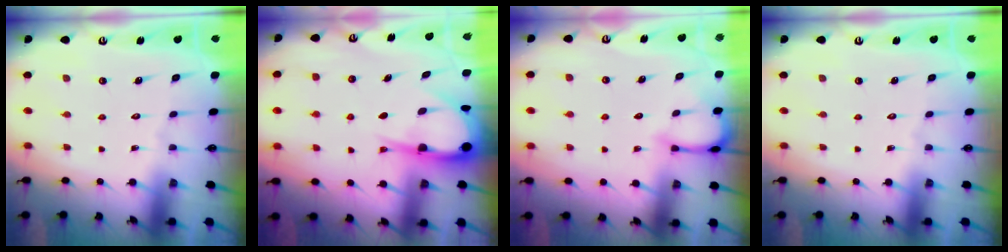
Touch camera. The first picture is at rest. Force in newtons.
{"total": 9.2, "press": 9.2, "slide": 0.9}
{"total": 4.1, "press": 4.0, "slide": 0.5}
{"total": 0.0}